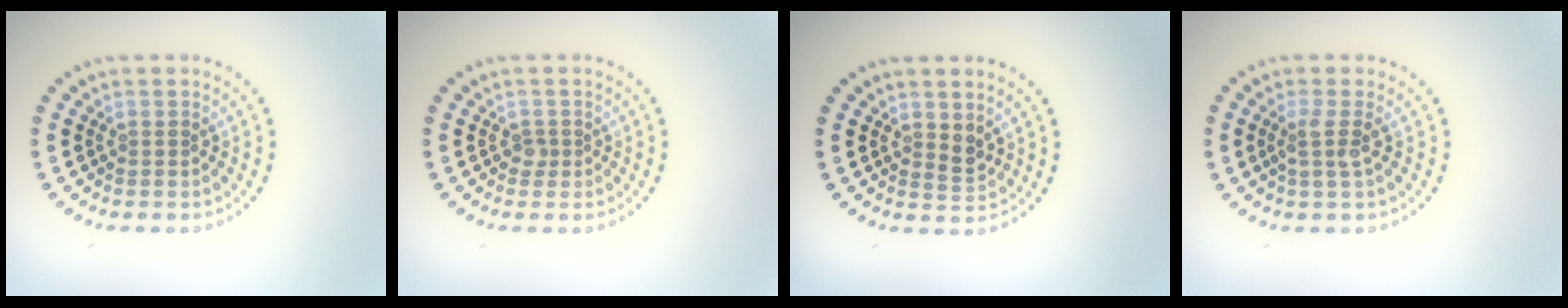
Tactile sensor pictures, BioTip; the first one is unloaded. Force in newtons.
{"total": 0.8, "press": 0.6, "slide": 0.6}
{"total": 1.4, "press": 1.3, "slide": 0.7}
{"total": 1.7, "press": 1.2, "slide": 1.2}